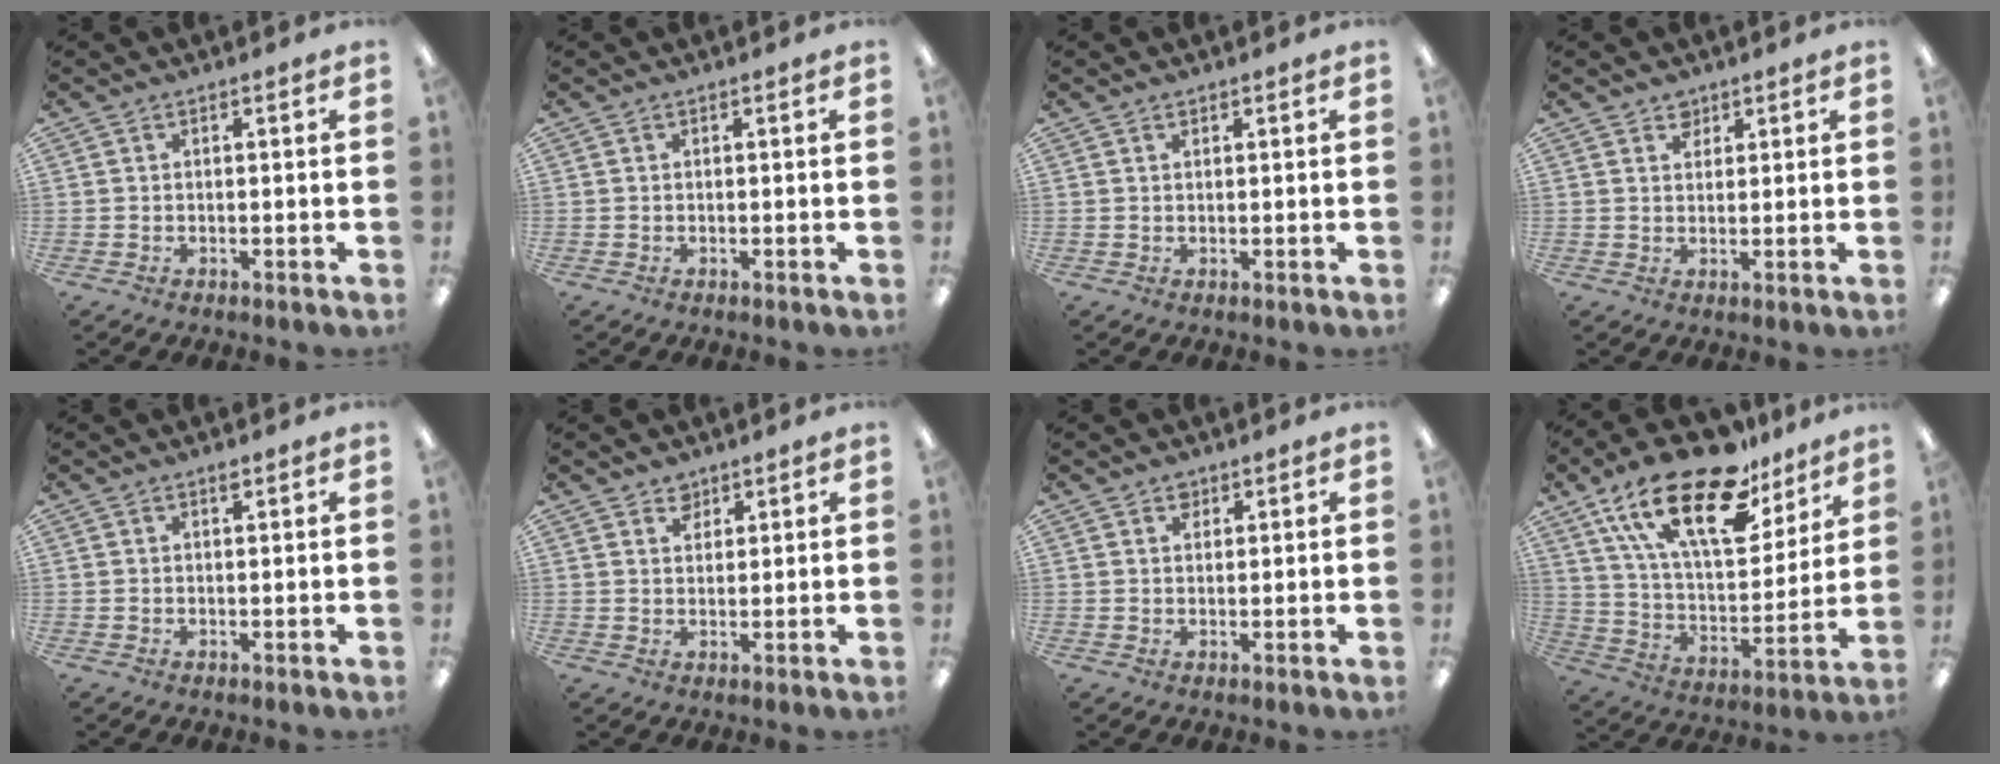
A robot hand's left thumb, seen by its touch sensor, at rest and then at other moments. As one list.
[{"total": 0.0}, {"total": 0.7, "force": [0.5, 0.3, 0.2], "torque": [-0.005, 0.002, 0.010]}, {"total": 2.8, "force": [2.1, 1.7, 0.5], "torque": [0.004, -0.009, 0.038]}, {"total": 1.0, "force": [0.8, 0.3, 0.5], "torque": [-0.004, -0.003, 0.013]}, {"total": 3.1, "force": [2.4, 1.9, 0.5], "torque": [0.001, -0.010, 0.043]}, {"total": 2.1, "force": [1.5, 1.4, 0.5], "torque": [0.004, -0.006, 0.025]}, {"total": 25.1, "force": [15.7, 10.8, 16.4], "torque": [-0.299, -0.085, 0.268]}]